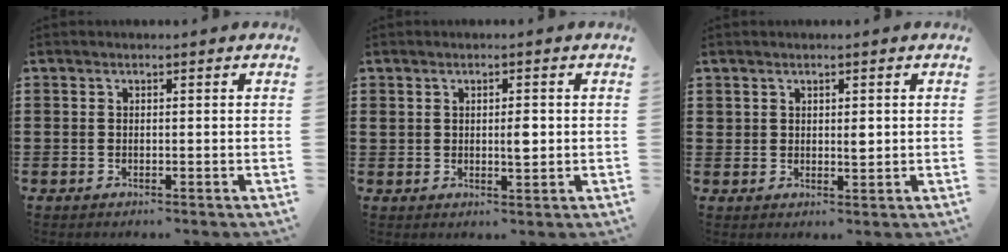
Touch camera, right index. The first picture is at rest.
{"total": 2.9, "force": [0.4, 1.2, 2.6], "torque": [-0.042, 0.000, 0.003]}
{"total": 1.8, "force": [0.9, 1.0, 1.2], "torque": [-0.019, 0.001, 0.014]}